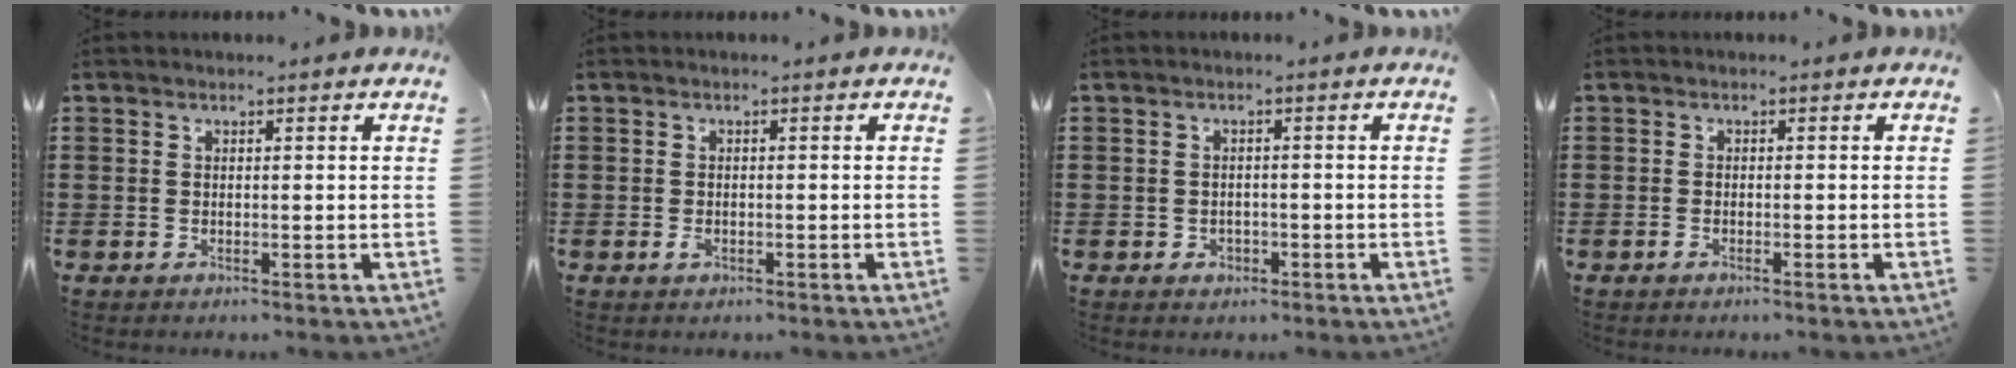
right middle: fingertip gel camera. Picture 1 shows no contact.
{"total": 1.0, "force": [-0.5, 0.5, 0.7], "torque": [-0.023, -0.006, -0.011]}
{"total": 1.1, "force": [-0.5, 0.8, 0.4], "torque": [-0.012, -0.001, -0.012]}
{"total": 0.6, "force": [-0.4, 0.0, 0.4], "torque": [-0.008, -0.002, -0.008]}